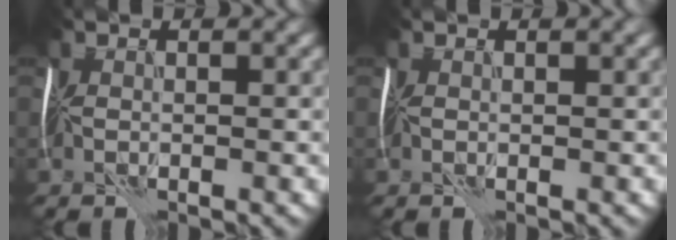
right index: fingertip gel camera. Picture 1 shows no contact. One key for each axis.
{"total": 0.6, "fx": 0.4, "fy": 0.2, "fz": 0.4, "tx": 0.001, "ty": 0.009, "tz": 0.000}